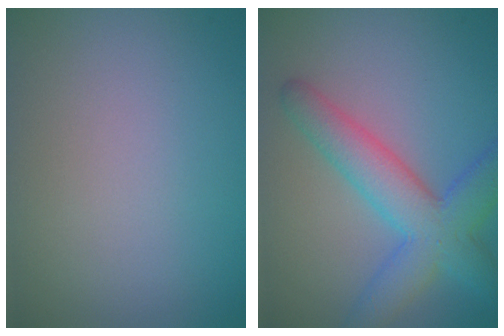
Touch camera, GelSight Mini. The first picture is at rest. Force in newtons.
{"total": 4.8, "press": 4.8, "slide": 0.2}